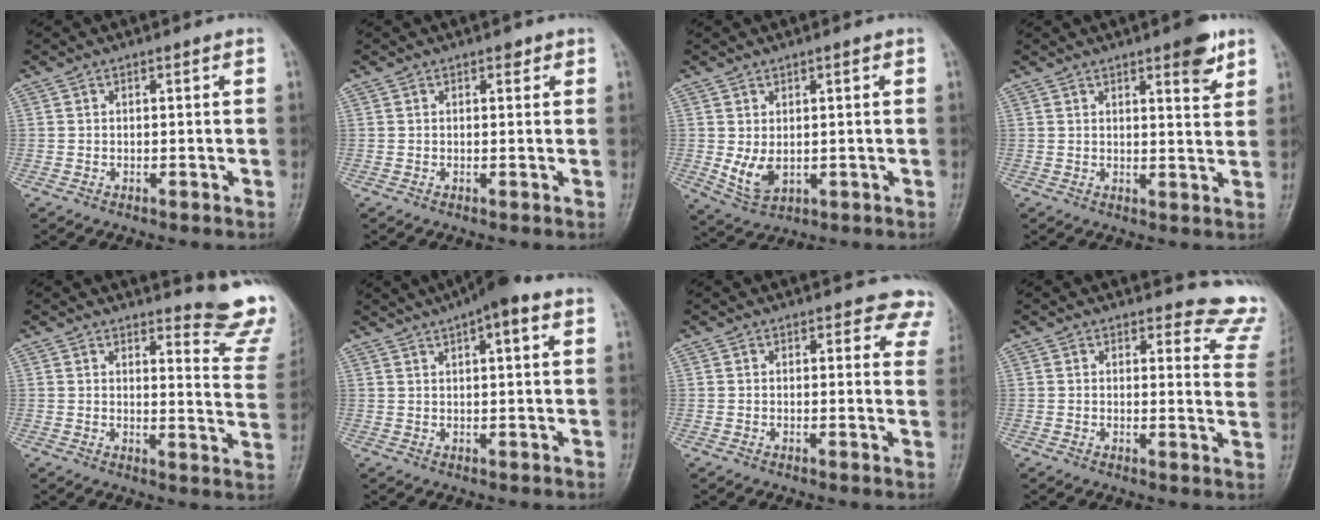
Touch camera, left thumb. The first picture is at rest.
{"total": 1.3, "force": [0.8, 0.8, 0.7], "torque": [0.001, -0.002, 0.006]}
{"total": 5.8, "force": [0.4, 3.6, 4.6], "torque": [-0.079, -0.010, 0.021]}
{"total": 5.8, "force": [3.5, 1.6, 4.3], "torque": [-0.046, -0.019, 0.043]}
{"total": 12.0, "force": [10.6, 2.3, 5.1], "torque": [-0.034, -0.113, 0.106]}
{"total": 9.0, "force": [4.8, 2.7, 7.1], "torque": [-0.101, 0.012, 0.065]}
{"total": 5.3, "force": [4.4, 2.8, 1.3], "torque": [0.028, -0.016, 0.024]}
{"total": 10.4, "force": [10.0, 2.8, 0.1], "torque": [0.052, -0.097, 0.074]}